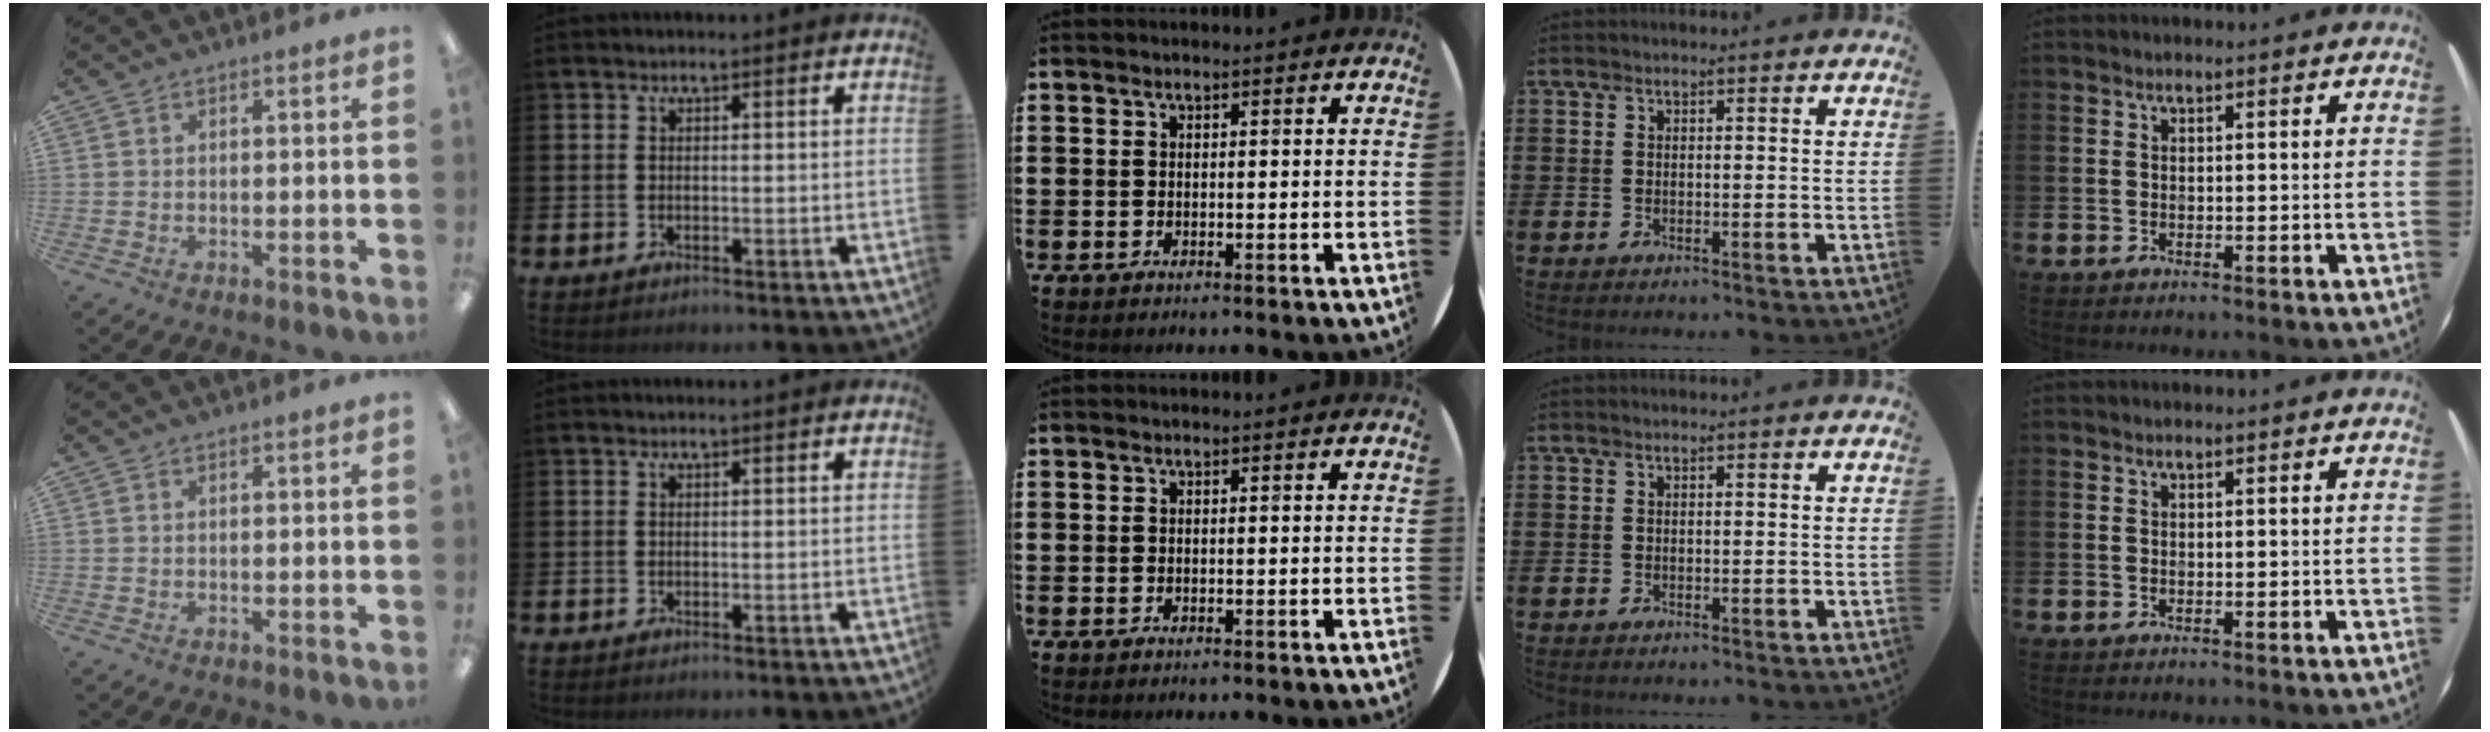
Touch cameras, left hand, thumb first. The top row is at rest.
{}